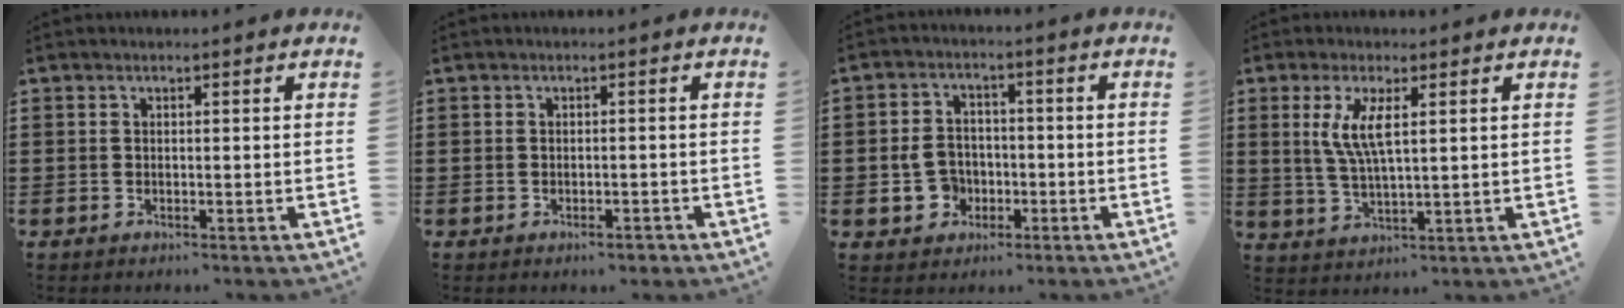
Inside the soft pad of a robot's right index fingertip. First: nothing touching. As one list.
[{"total": 1.3, "force": [-1.0, 0.3, 0.8], "torque": [-0.017, -0.003, -0.018]}, {"total": 5.5, "force": [-1.2, 4.7, 2.6], "torque": [-0.073, 0.006, -0.027]}, {"total": 5.5, "force": [1.7, 1.0, 5.1], "torque": [-0.113, -0.002, 0.026]}]